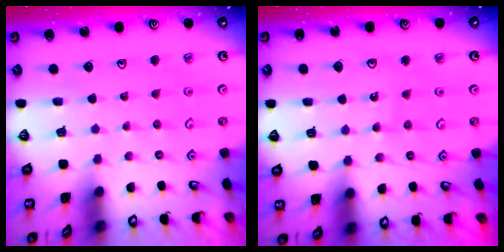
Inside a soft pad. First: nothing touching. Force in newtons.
{"total": 7.8, "press": 7.5, "slide": 1.9}